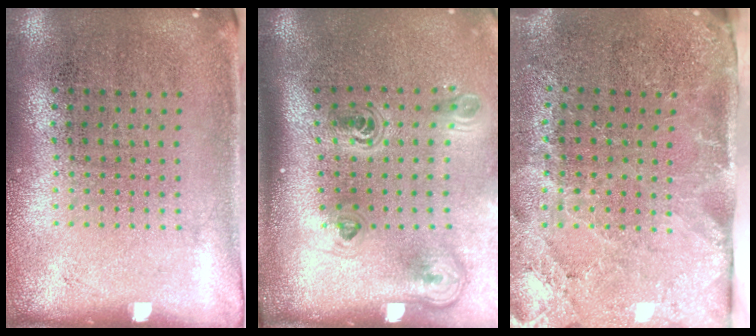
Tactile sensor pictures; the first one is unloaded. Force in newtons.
{"total": 2.3, "press": 1.5, "slide": 1.8}
{"total": 3.9, "press": 3.2, "slide": 2.3}